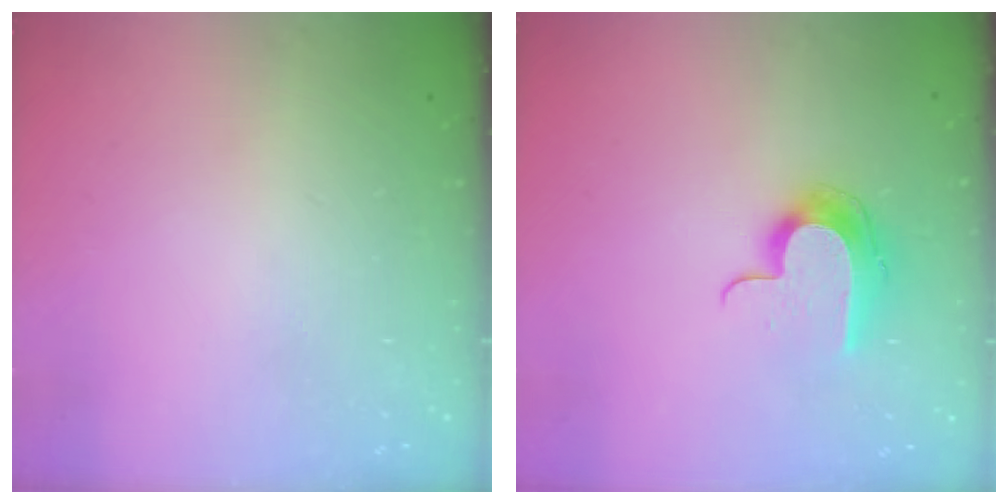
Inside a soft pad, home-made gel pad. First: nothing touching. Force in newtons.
{"total": 11.6, "press": 11.6, "slide": 0.8}